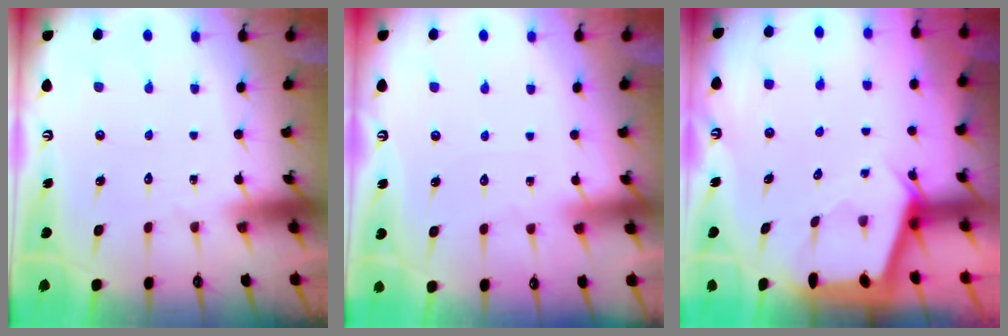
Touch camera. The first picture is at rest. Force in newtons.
{"total": 1.4, "press": 1.4, "slide": 0.3}
{"total": 3.7, "press": 3.7, "slide": 0.1}